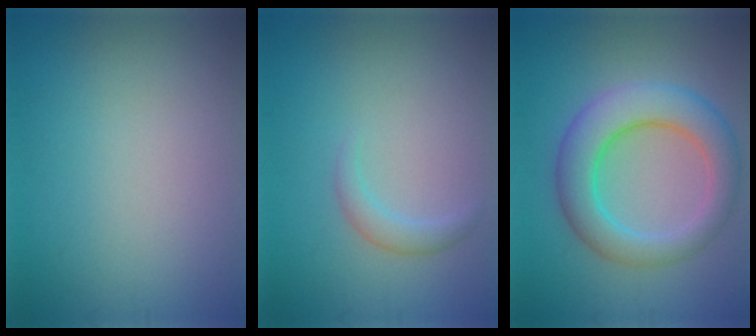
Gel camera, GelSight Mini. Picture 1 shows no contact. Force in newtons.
{"total": 1.5, "press": 1.5, "slide": 0.2}
{"total": 6.8, "press": 6.8, "slide": 0.4}